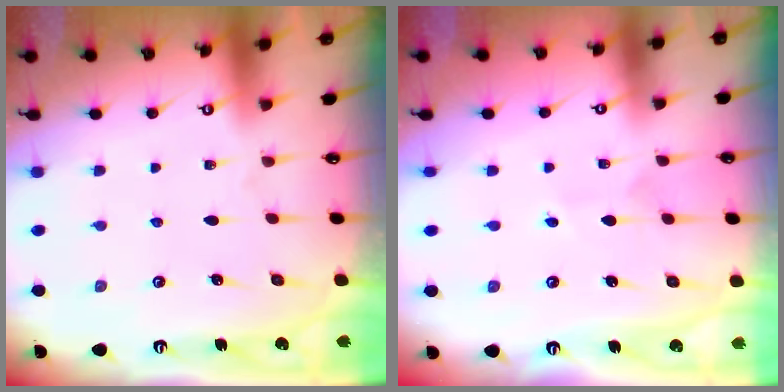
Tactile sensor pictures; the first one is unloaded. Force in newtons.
{"total": 2.8, "press": 2.7, "slide": 0.3}